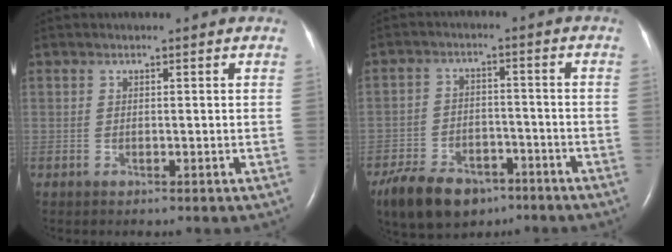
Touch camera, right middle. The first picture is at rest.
{"total": 12.2, "force": [-8.5, 6.6, 5.6], "torque": [-0.116, -0.005, -0.139]}